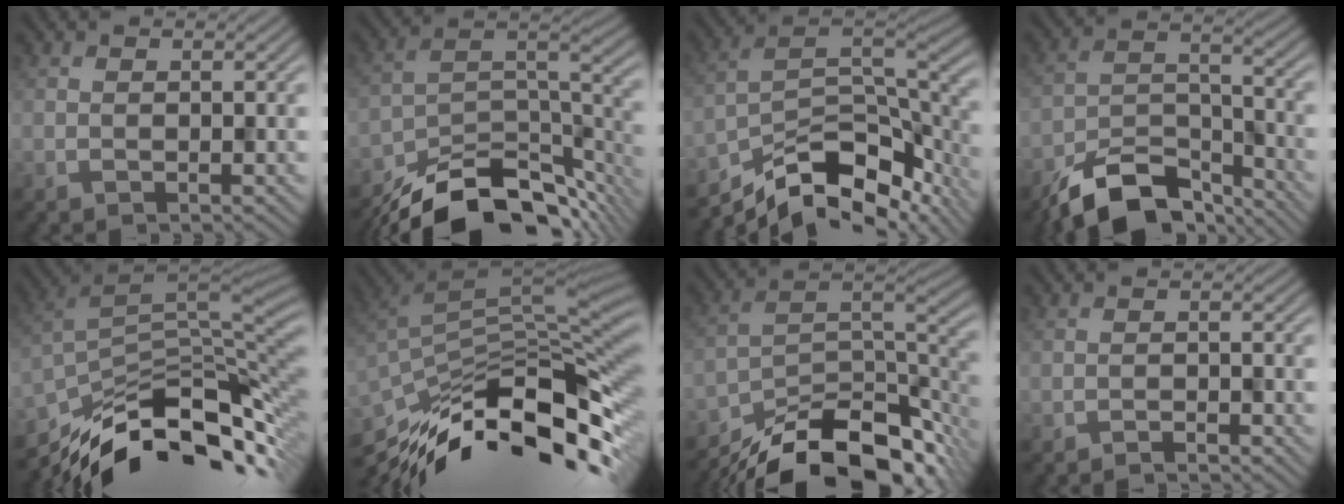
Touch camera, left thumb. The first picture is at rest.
{"total": 14.9, "force": [-12.3, 5.2, 6.6], "torque": [-0.126, -0.015, -0.189]}
{"total": 13.6, "force": [-9.7, 5.0, 8.1], "torque": [-0.151, -0.010, -0.160]}
{"total": 11.4, "force": [-8.9, 4.5, 5.5], "torque": [-0.095, -0.007, -0.166]}
{"total": 14.3, "force": [-8.6, 5.7, 9.8], "torque": [-0.199, -0.015, -0.145]}
{"total": 14.7, "force": [-8.5, 4.9, 10.9], "torque": [-0.240, -0.005, -0.150]}
{"total": 16.1, "force": [-12.5, 5.4, 8.4], "torque": [-0.160, -0.015, -0.196]}
{"total": 1.3, "force": [-1.2, 0.1, 0.4], "torque": [-0.003, 0.003, -0.025]}